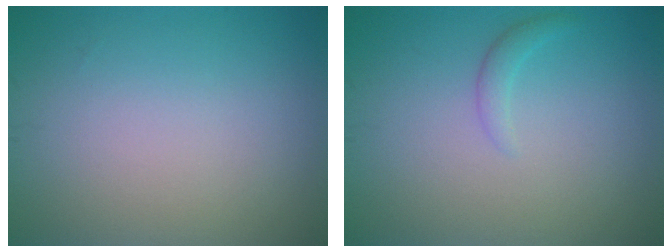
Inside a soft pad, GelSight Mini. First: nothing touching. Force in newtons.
{"total": 1.1, "press": 1.1, "slide": 0.1}